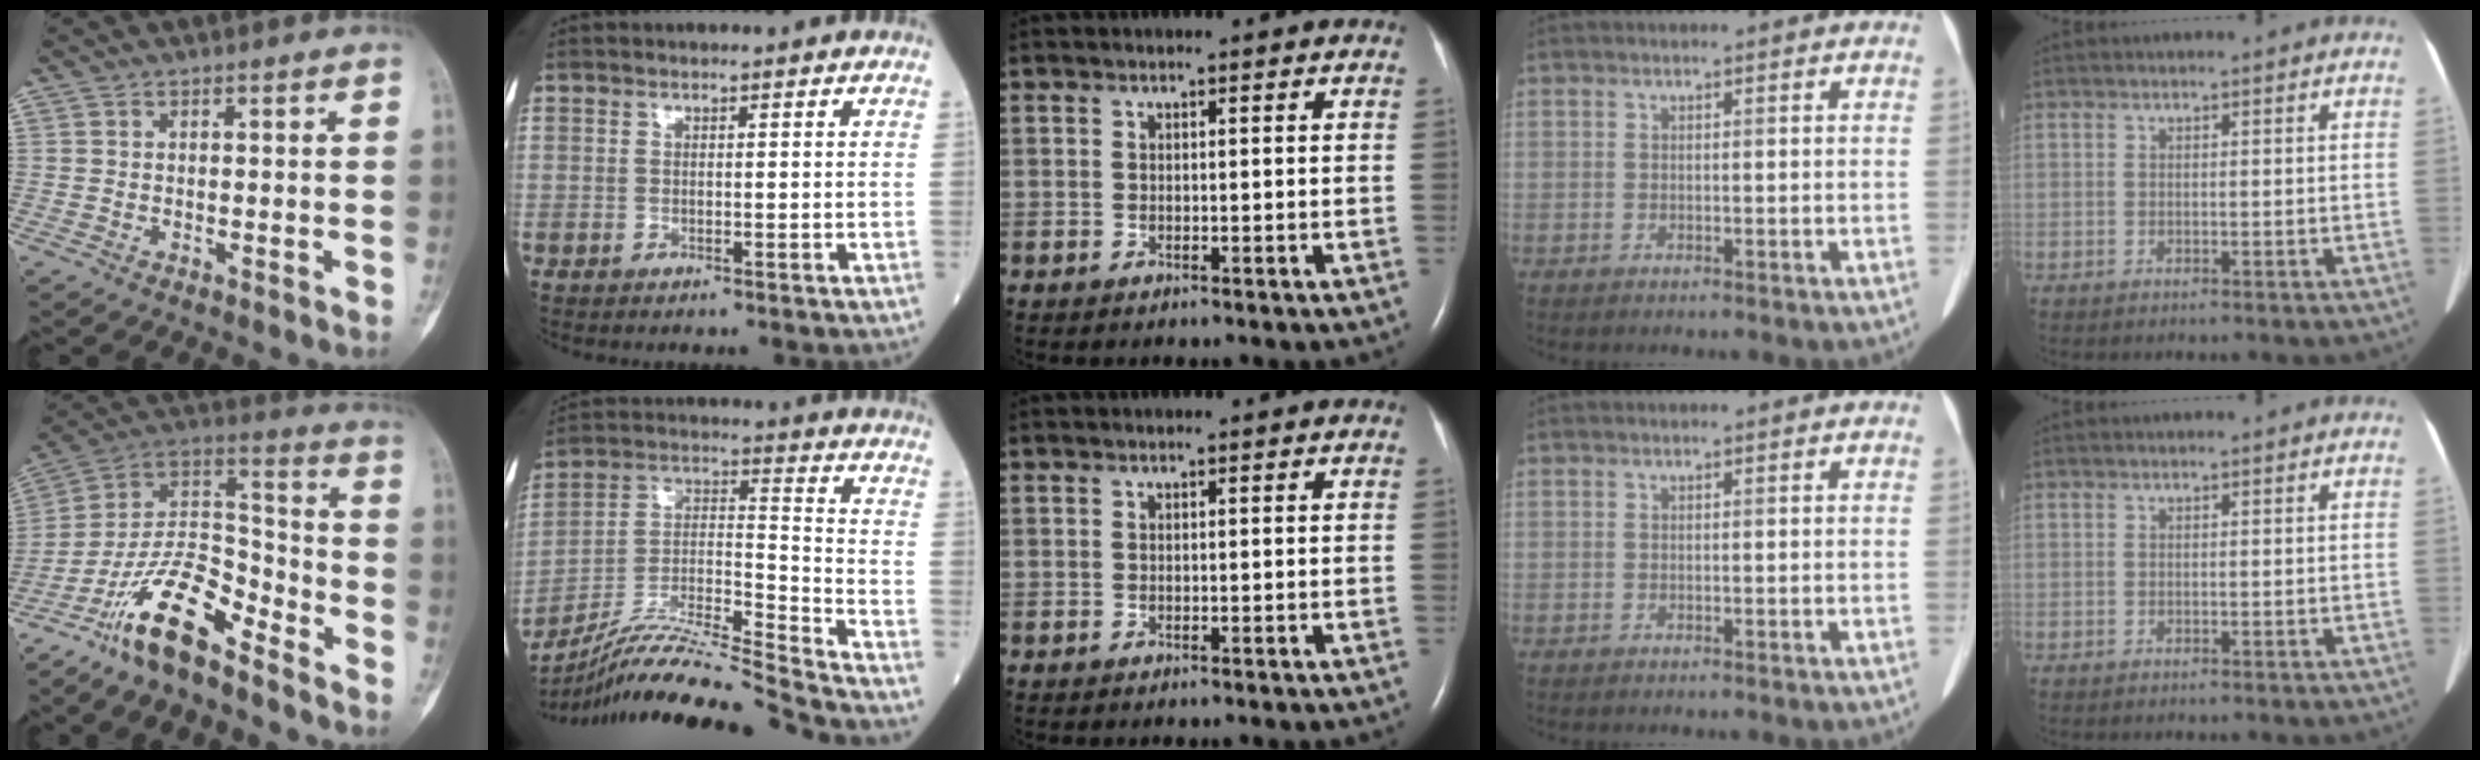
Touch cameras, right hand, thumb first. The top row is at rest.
{"thumb": {"total": 15.7, "force": [-11.1, 5.4, 9.8], "torque": [-0.167, 0.090, -0.210]}, "index": {"total": 19.8, "force": [-18.3, -2.0, 7.4], "torque": [-0.148, -0.004, -0.320]}}